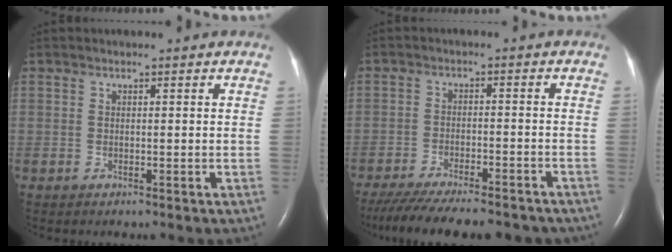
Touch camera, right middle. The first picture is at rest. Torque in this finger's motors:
{"motor_torque": [1.08, -1.06, 0.17, 0.08]}